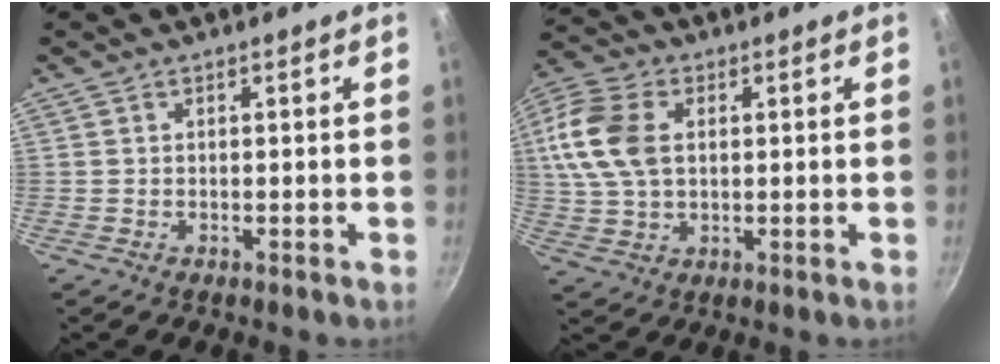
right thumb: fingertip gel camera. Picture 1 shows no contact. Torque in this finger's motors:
{"motor_torque": [0.05, 0.26, 1.52, -0.05, 0.15]}